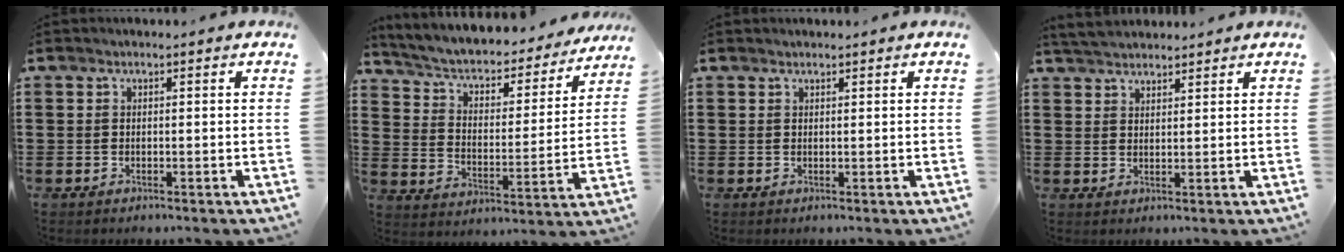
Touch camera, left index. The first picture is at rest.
{"total": 3.8, "force": [2.9, 1.7, 1.7], "torque": [-0.051, -0.025, 0.039]}
{"total": 0.6, "force": [0.6, 0.2, 0.0], "torque": [-0.002, 0.001, 0.012]}
{"total": 3.4, "force": [3.3, 0.8, 0.7], "torque": [-0.024, -0.002, 0.063]}